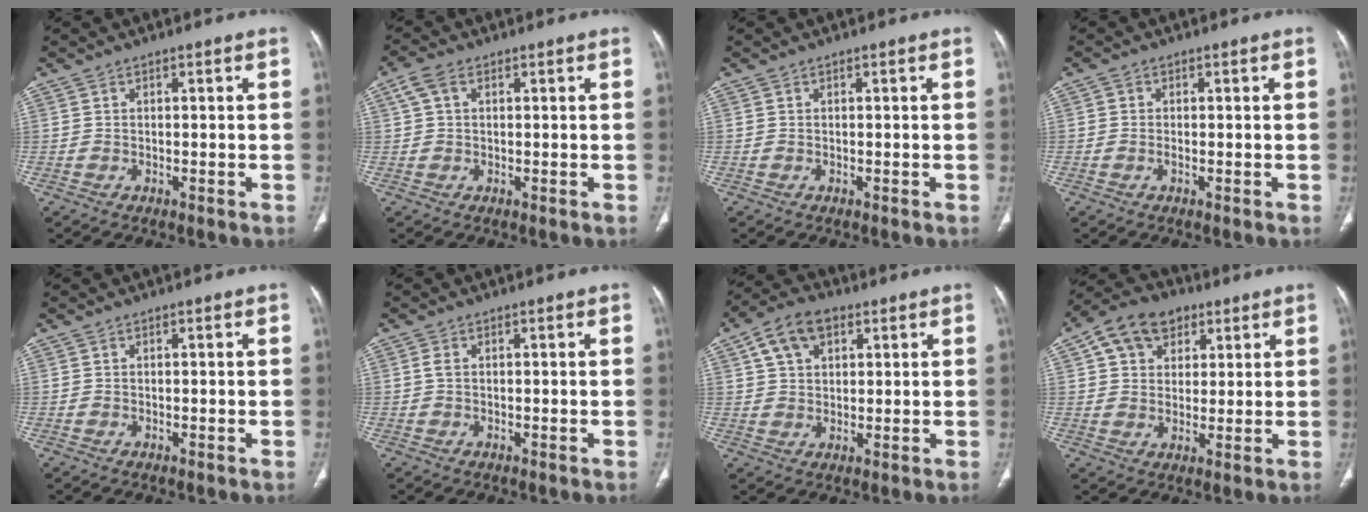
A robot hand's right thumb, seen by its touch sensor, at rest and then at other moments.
{"total": 3.4, "force": [1.2, 2.2, 2.3], "torque": [-0.052, 0.014, 0.026]}
{"total": 0.0}
{"total": 0.9, "force": [-0.2, 0.6, 0.7], "torque": [-0.011, 0.001, -0.005]}
{"total": 0.0}
{"total": 1.2, "force": [0.2, 0.7, 0.9], "torque": [-0.024, 0.004, 0.003]}
{"total": 8.9, "force": [3.9, 5.8, 5.6], "torque": [-0.086, 0.004, 0.063]}
{"total": 11.6, "force": [5.2, 8.4, 6.0], "torque": [-0.077, 0.000, 0.084]}